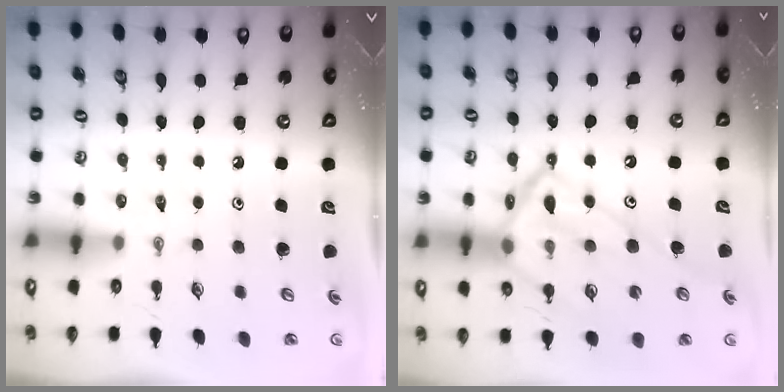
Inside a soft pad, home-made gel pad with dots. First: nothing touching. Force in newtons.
{"total": 19.0, "press": 18.9, "slide": 1.2}